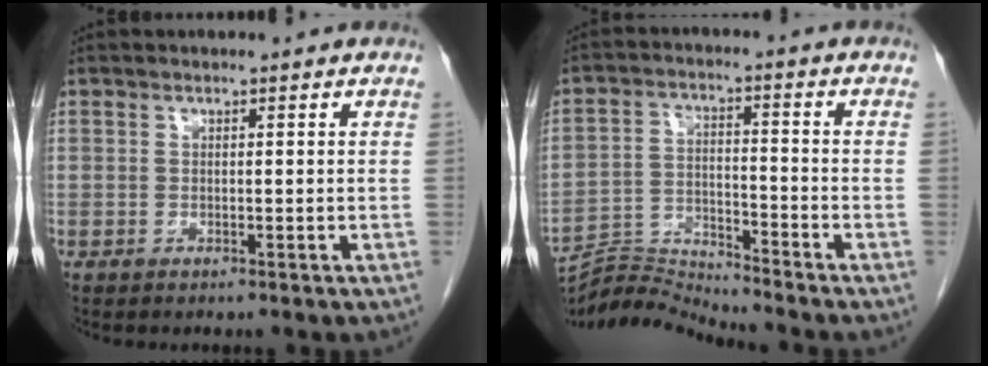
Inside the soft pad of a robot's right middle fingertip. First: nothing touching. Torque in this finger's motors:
{"motor_torque": [-0.42, -0.29, -0.25, -0.06]}